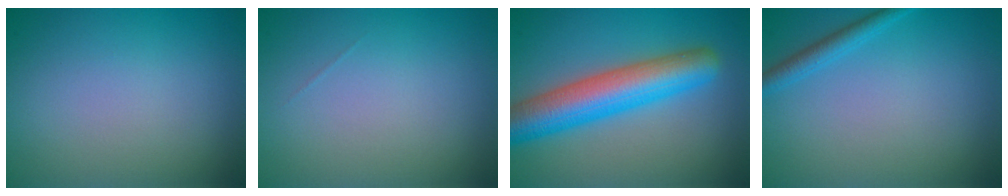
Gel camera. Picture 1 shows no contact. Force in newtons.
{"total": 0.0}
{"total": 7.8, "press": 7.8, "slide": 0.2}
{"total": 1.9, "press": 1.9, "slide": 0.1}